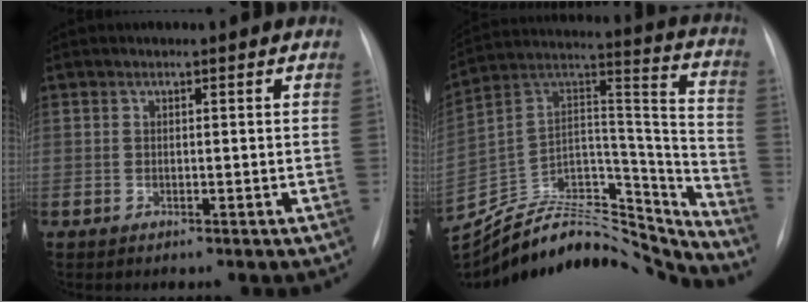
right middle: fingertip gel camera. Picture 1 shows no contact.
{"total": 32.4, "force": [-30.1, 7.5, 9.5], "torque": [-0.165, 0.017, -0.457]}